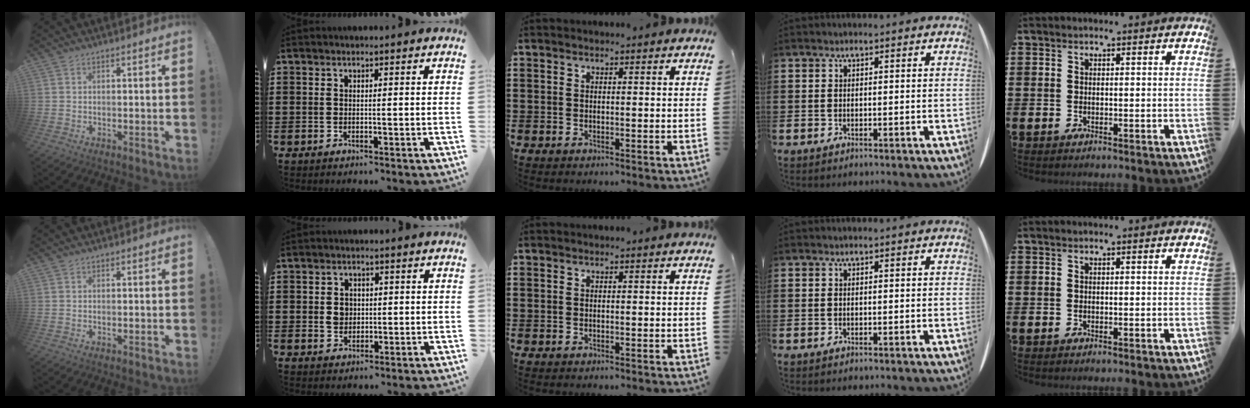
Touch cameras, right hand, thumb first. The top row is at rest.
{"index": {"total": 2.5, "force": [0.0, 2.0, 1.5], "torque": [-0.036, 0.005, -0.001]}}